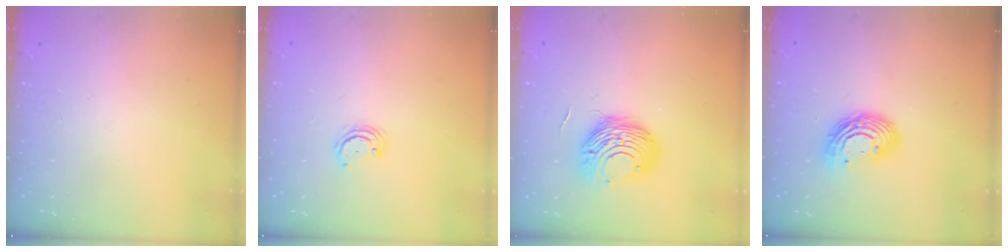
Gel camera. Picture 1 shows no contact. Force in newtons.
{"total": 2.9, "press": 2.8, "slide": 0.4}
{"total": 10.4, "press": 10.4, "slide": 0.4}
{"total": 11.9, "press": 11.9, "slide": 1.0}